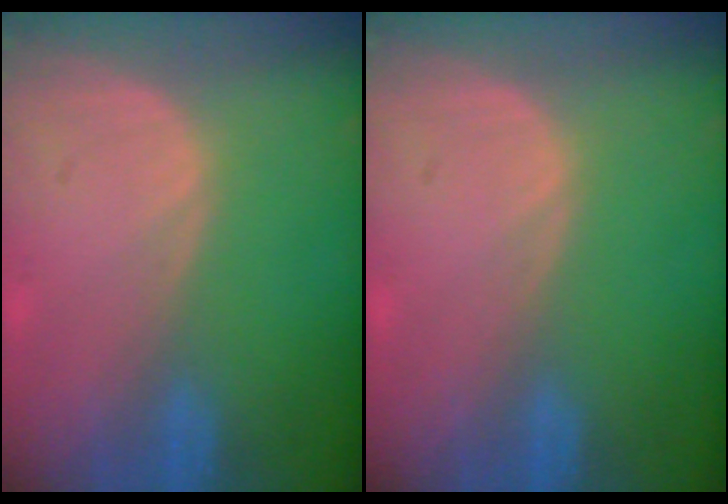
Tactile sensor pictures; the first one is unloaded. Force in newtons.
{"total": 0.0}